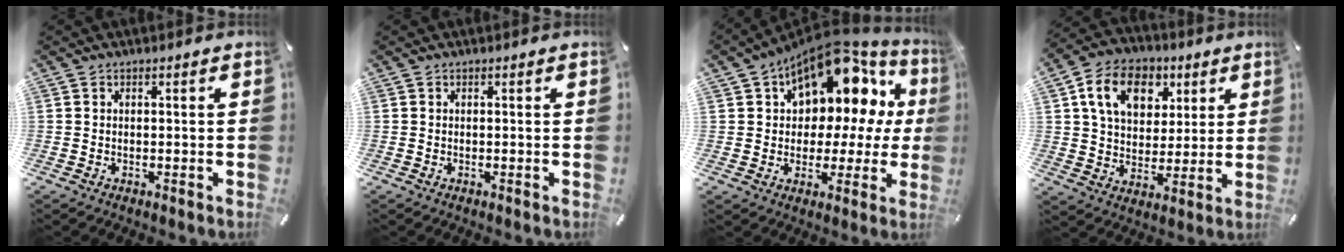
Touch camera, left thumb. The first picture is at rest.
{"total": 0.0}
{"total": 15.7, "force": [8.7, 9.2, 9.3], "torque": [-0.130, -0.073, 0.146]}
{"total": 13.1, "force": [5.4, 9.9, 6.7], "torque": [-0.111, -0.004, 0.101]}